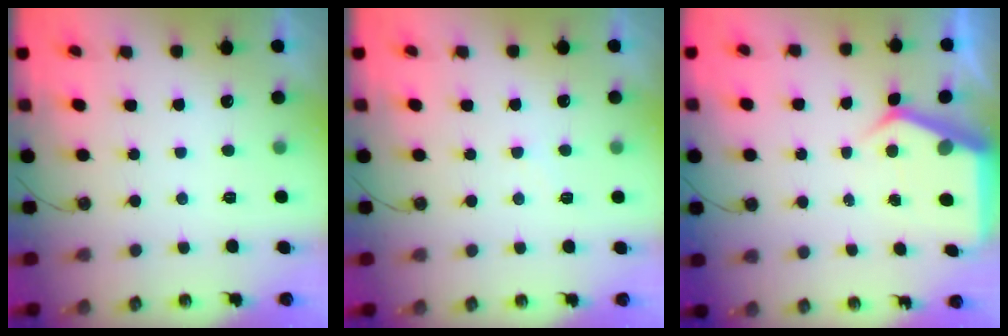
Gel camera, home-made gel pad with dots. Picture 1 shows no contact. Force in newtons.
{"total": 5.8, "press": 5.8, "slide": 0.7}
{"total": 5.0, "press": 5.0, "slide": 0.5}